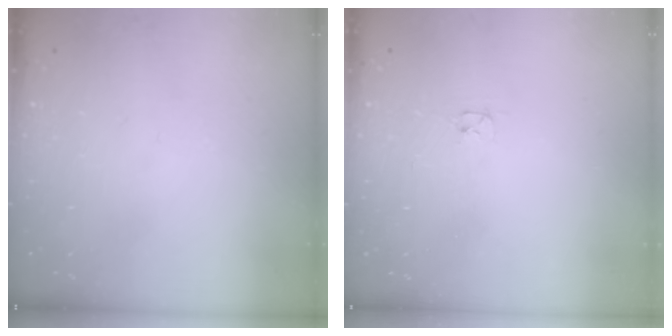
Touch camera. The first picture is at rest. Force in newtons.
{"total": 2.4, "press": 2.3, "slide": 0.4}